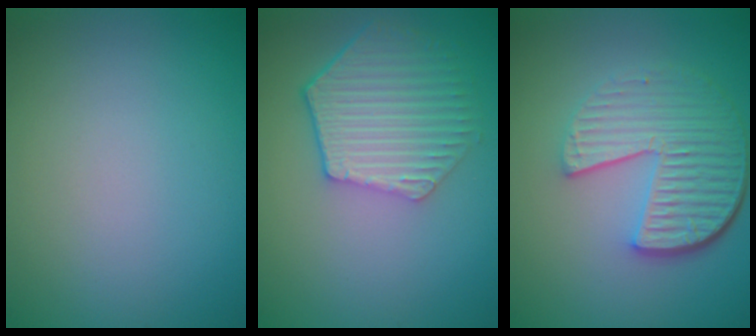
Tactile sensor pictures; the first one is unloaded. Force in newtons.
{"total": 5.7, "press": 4.6, "slide": 3.4}
{"total": 6.2, "press": 4.4, "slide": 4.4}